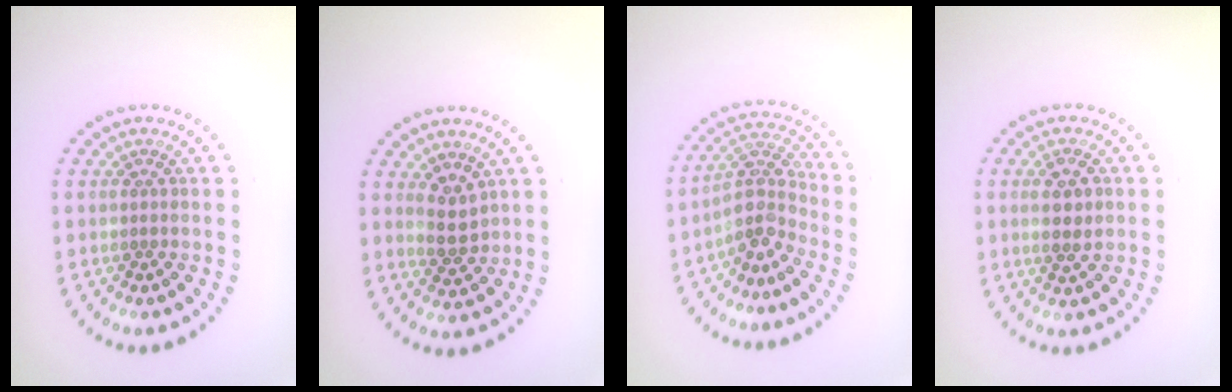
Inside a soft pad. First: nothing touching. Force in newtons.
{"total": 2.2, "press": 2.1, "slide": 0.8}
{"total": 3.7, "press": 2.6, "slide": 2.6}
{"total": 1.9, "press": 1.8, "slide": 0.6}